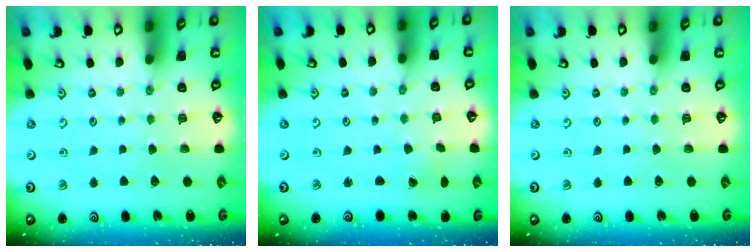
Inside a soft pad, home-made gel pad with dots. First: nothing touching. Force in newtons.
{"total": 0.0}
{"total": 0.0}